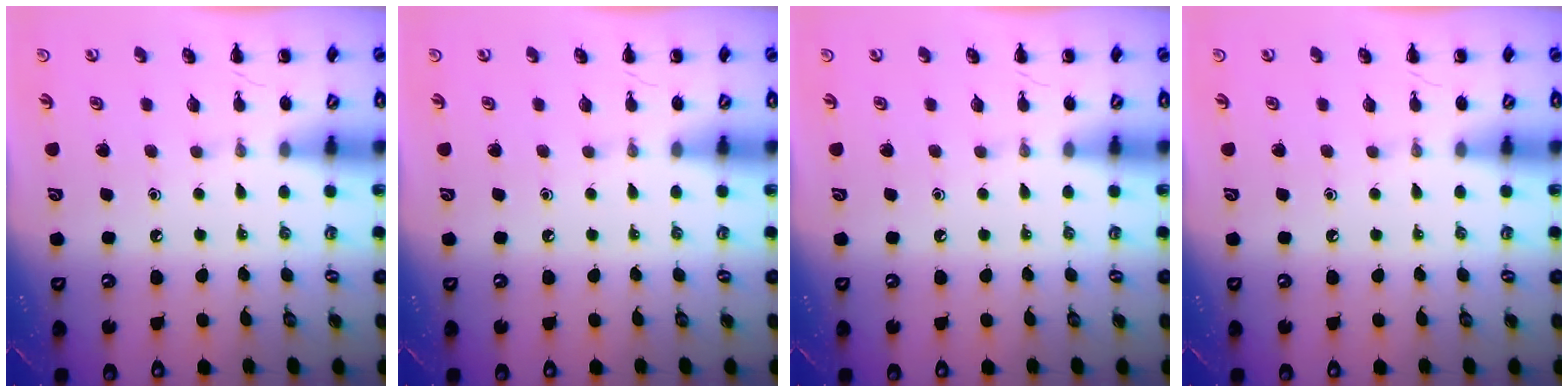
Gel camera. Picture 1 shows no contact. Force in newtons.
{"total": 0.0}
{"total": 0.0}
{"total": 0.0}